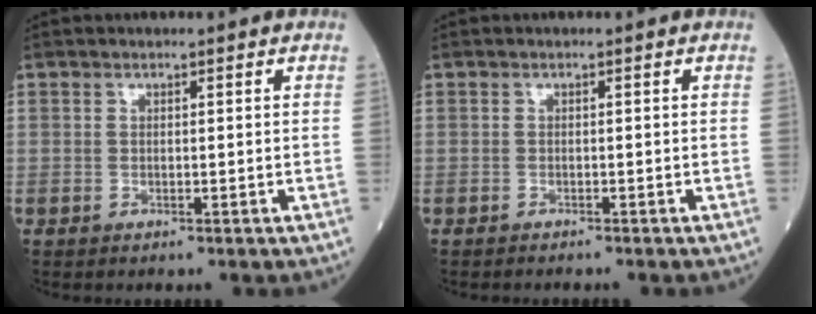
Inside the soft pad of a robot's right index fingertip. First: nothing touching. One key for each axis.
{"total": 1.2, "fx": -1.1, "fy": 0.0, "fz": 0.4, "tx": -0.007, "ty": 0.000, "tz": -0.014}